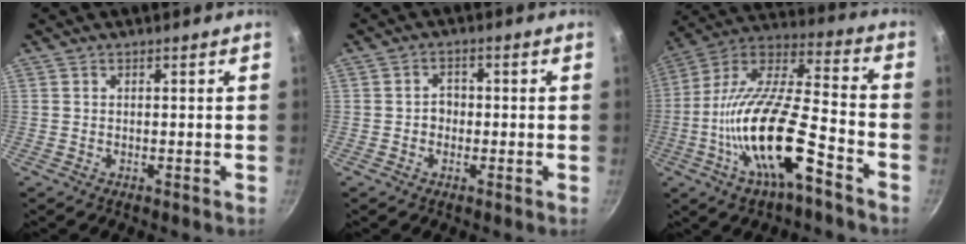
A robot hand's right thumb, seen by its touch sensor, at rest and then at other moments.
{"total": 2.7, "force": [-0.5, 2.3, 1.3], "torque": [-0.002, 0.011, -0.009]}
{"total": 21.3, "force": [-8.6, 7.0, 18.2], "torque": [-0.330, 0.045, -0.170]}